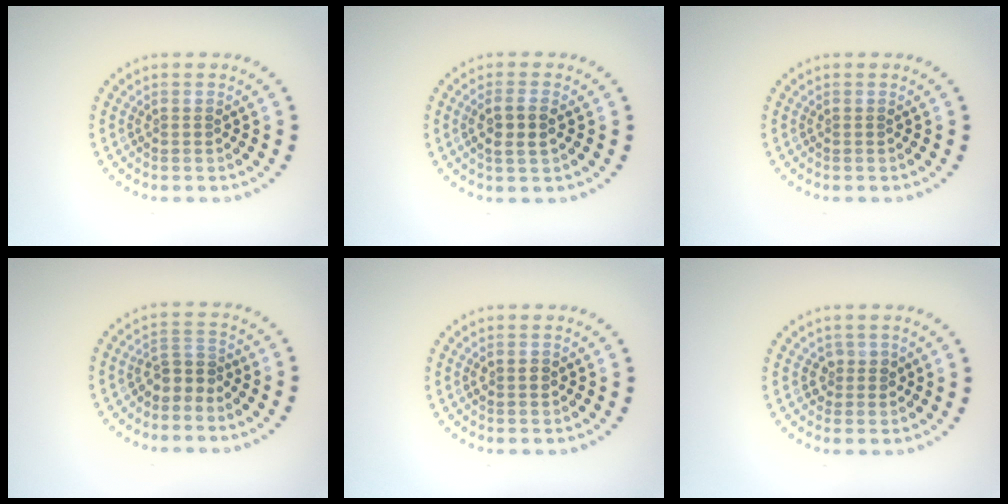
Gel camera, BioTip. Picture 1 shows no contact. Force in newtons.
{"total": 2.3, "press": 2.2, "slide": 0.9}
{"total": 0.0}
{"total": 2.0, "press": 1.5, "slide": 1.3}
{"total": 1.2, "press": 1.2, "slide": 0.1}
{"total": 1.4, "press": 1.2, "slide": 0.6}